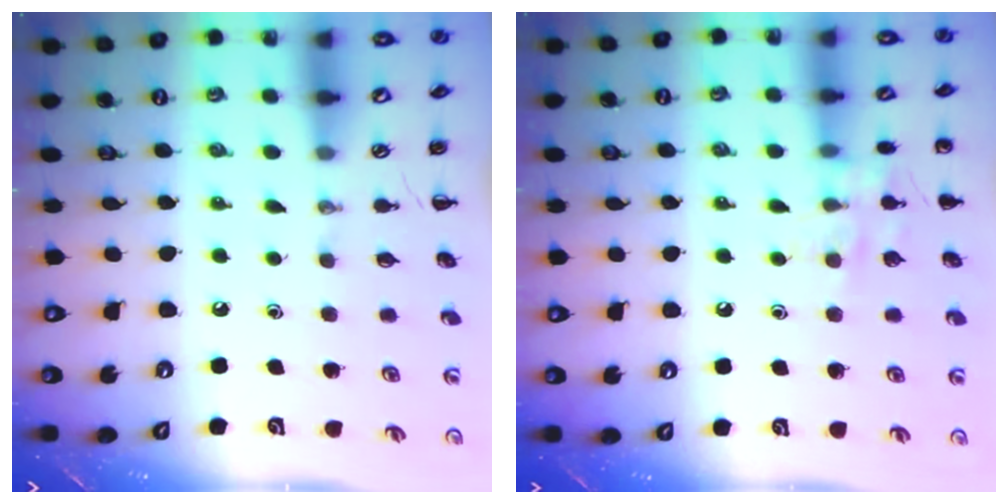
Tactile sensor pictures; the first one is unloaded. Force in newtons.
{"total": 8.2, "press": 8.0, "slide": 1.7}